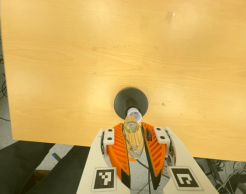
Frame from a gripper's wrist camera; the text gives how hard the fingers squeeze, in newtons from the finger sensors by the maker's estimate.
{"total": 21.0, "left": 23.6, "right": 18.4}